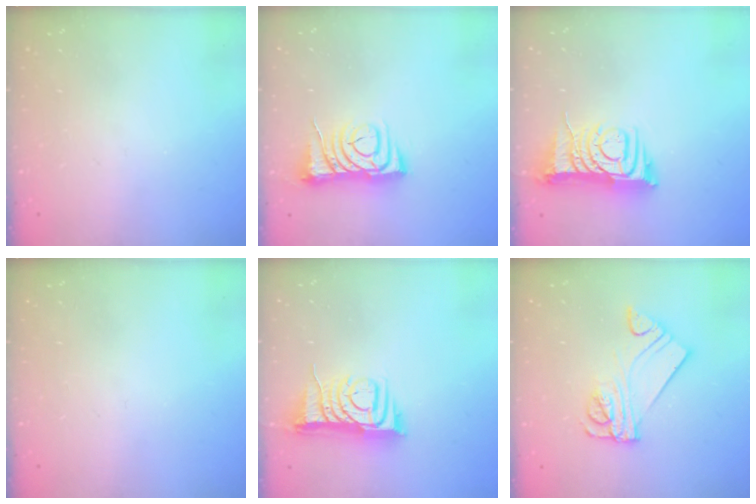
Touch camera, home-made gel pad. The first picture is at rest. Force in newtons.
{"total": 7.3, "press": 7.2, "slide": 0.9}
{"total": 9.0, "press": 8.9, "slide": 1.0}
{"total": 0.0}
{"total": 8.0, "press": 8.0, "slide": 0.4}
{"total": 9.3, "press": 9.3, "slide": 0.9}